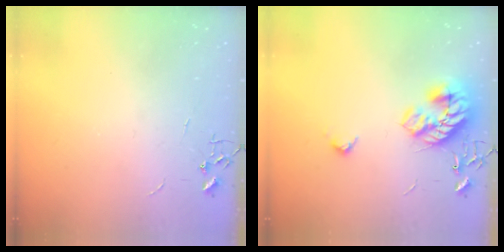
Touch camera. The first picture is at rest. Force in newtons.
{"total": 17.4, "press": 17.4, "slide": 0.6}